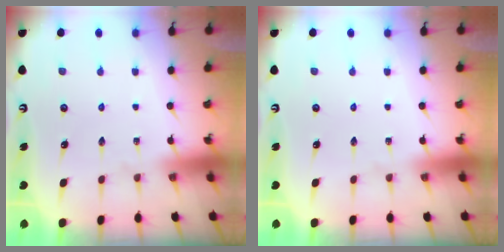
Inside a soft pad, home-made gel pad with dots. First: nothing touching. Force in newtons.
{"total": 0.0}